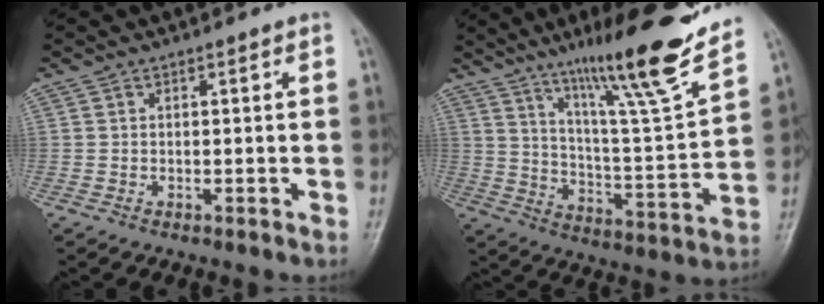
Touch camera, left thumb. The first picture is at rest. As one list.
[{"total": 20.0, "force": [14.6, 1.1, 13.6], "torque": [-0.187, -0.081, 0.238]}]